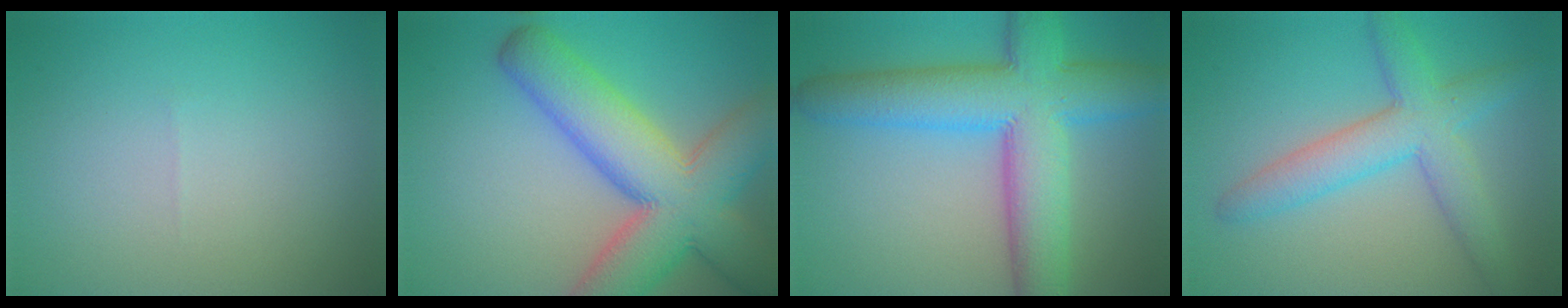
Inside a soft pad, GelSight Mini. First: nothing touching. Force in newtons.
{"total": 11.5, "press": 11.5, "slide": 0.6}
{"total": 10.8, "press": 10.8, "slide": 0.1}
{"total": 5.2, "press": 5.2, "slide": 0.3}